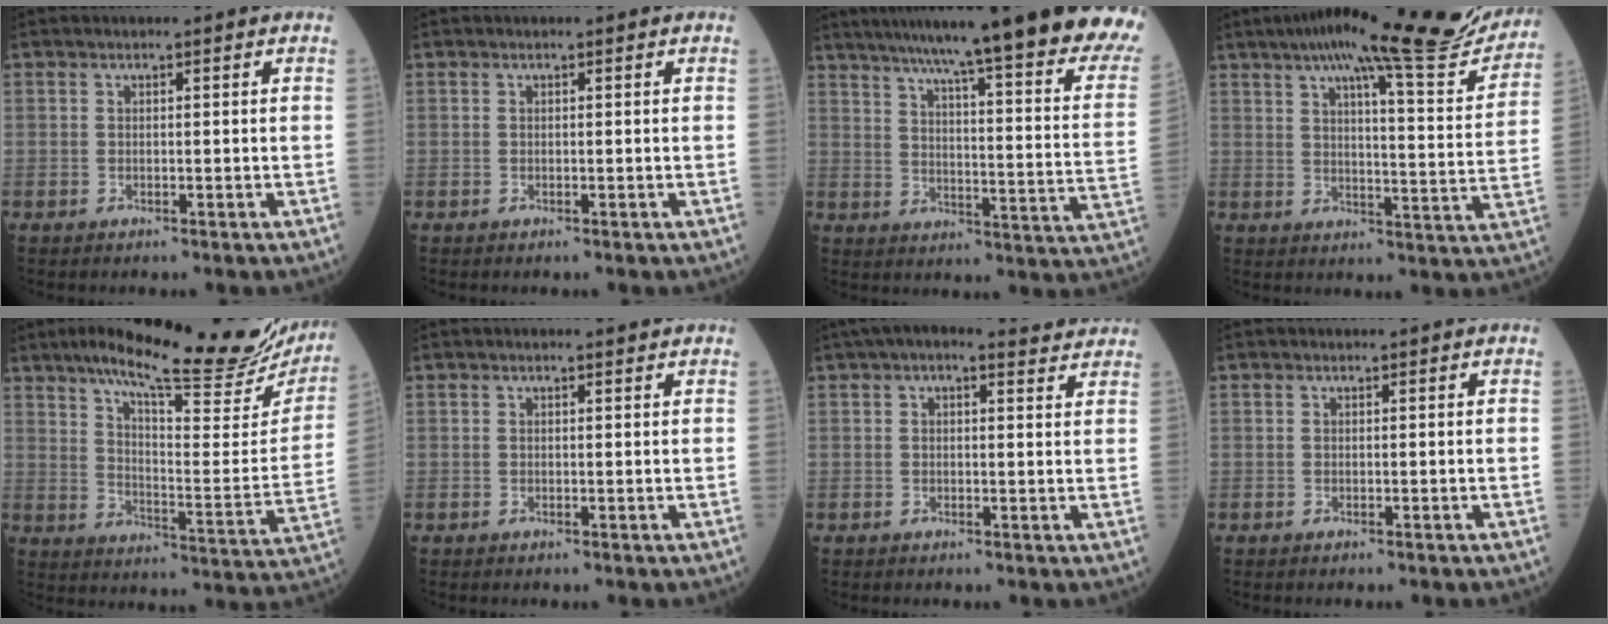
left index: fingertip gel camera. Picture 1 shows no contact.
{"total": 0.0}
{"total": 30.5, "force": [25.3, 0.3, 17.0], "torque": [-0.207, -0.073, 0.324]}
{"total": 22.1, "force": [18.7, 1.7, 11.6], "torque": [-0.169, -0.029, 0.235]}
{"total": 26.1, "force": [21.3, 3.9, 14.5], "torque": [-0.224, -0.043, 0.283]}
{"total": 0.5, "force": [0.4, 0.1, 0.3], "torque": [-0.012, 0.001, 0.005]}
{"total": 7.6, "force": [6.3, 2.1, 3.7], "torque": [-0.056, 0.028, 0.075]}
{"total": 0.0}